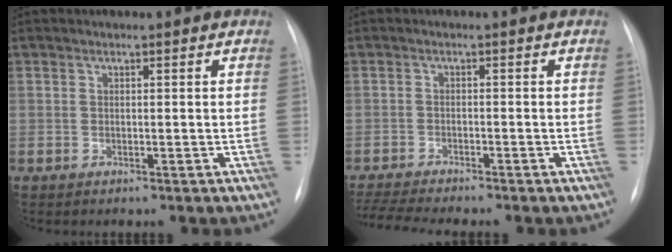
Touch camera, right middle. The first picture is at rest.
{"total": 7.1, "force": [-6.4, -0.3, 3.0], "torque": [-0.053, -0.015, -0.105]}